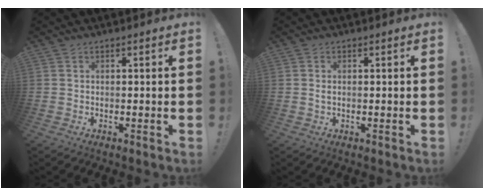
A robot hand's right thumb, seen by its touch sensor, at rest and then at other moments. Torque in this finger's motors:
{"motor_torque": [-0.16, -0.21, -0.11, 0.47, -0.01]}